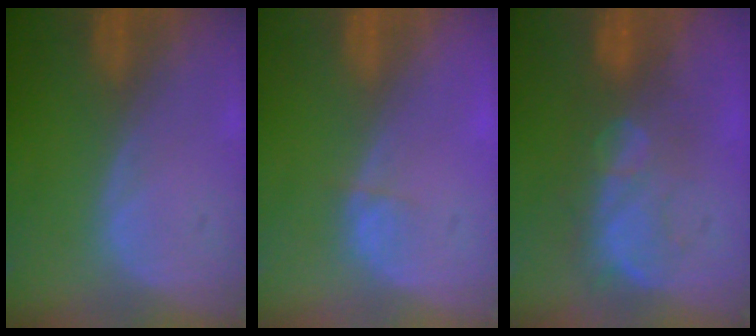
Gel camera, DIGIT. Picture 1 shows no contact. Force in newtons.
{"total": 1.1, "press": 1.0, "slide": 0.4}
{"total": 7.7, "press": 7.5, "slide": 1.9}